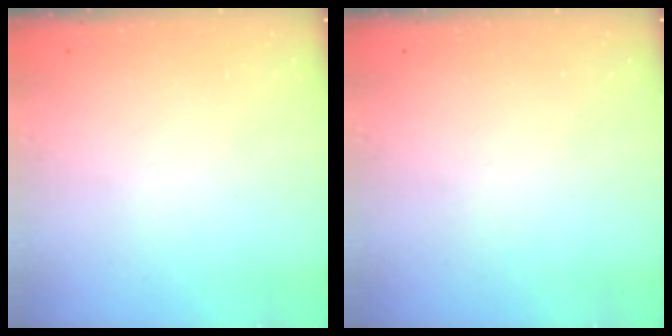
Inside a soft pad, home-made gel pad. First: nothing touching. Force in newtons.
{"total": 0.0}